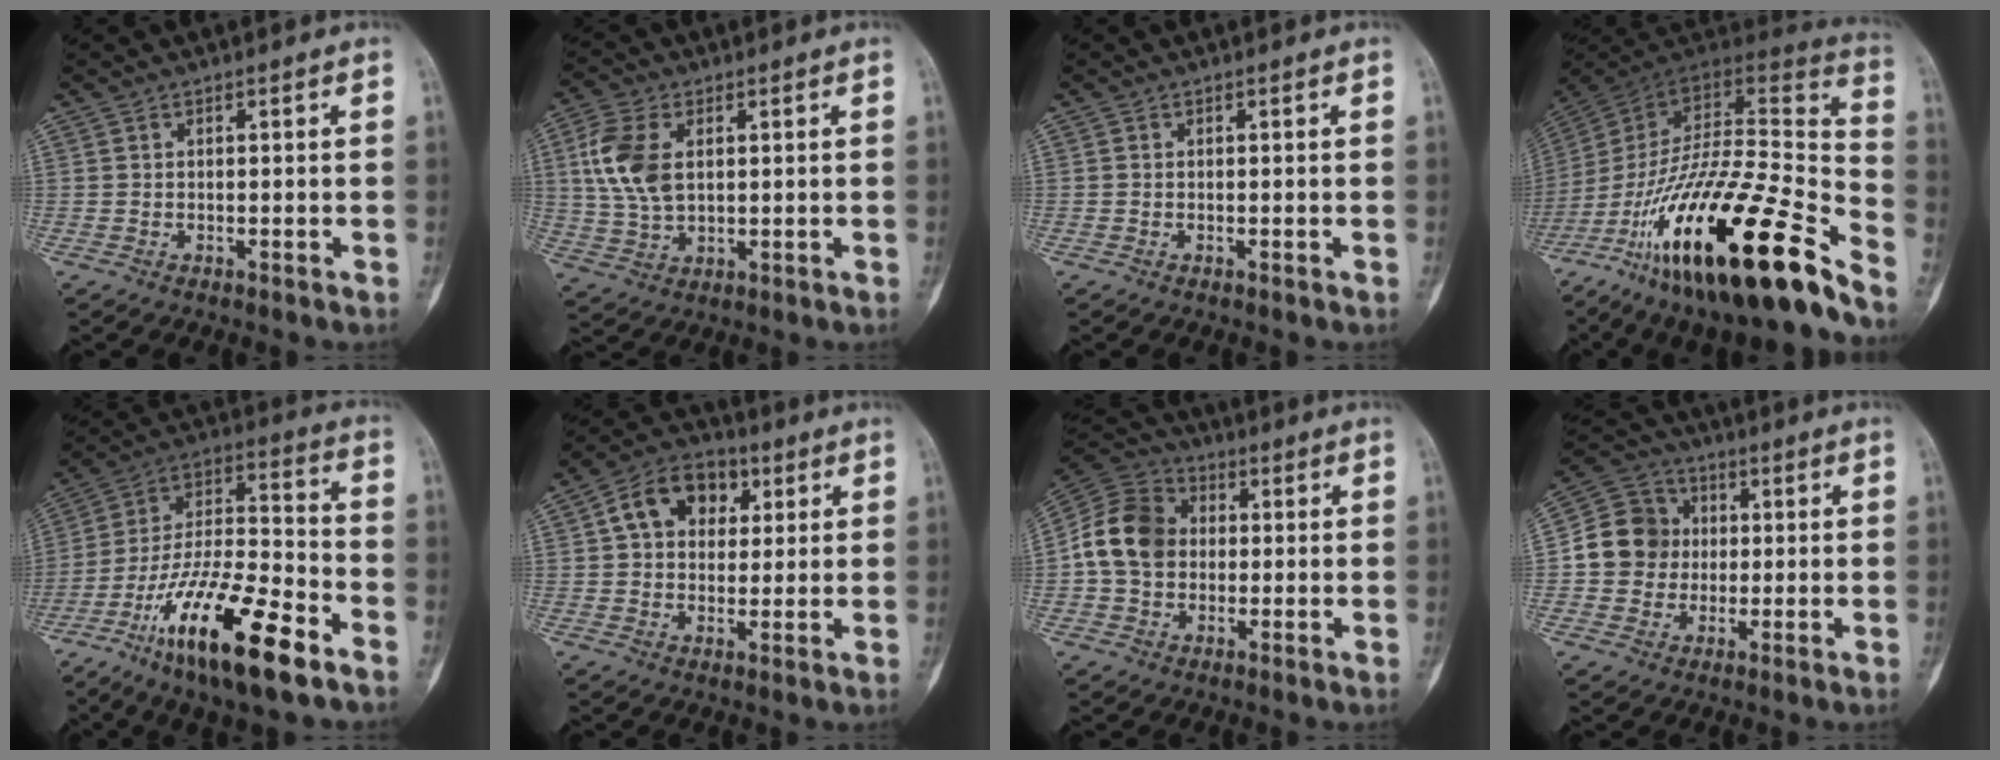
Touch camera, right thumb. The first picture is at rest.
{"total": 8.8, "force": [1.8, 6.0, 6.2], "torque": [-0.125, 0.002, 0.039]}
{"total": 0.0}
{"total": 34.2, "force": [-20.3, 8.1, 26.3], "torque": [-0.385, 0.060, -0.334]}
{"total": 22.8, "force": [-12.7, 6.1, 17.9], "torque": [-0.345, 0.055, -0.227]}
{"total": 11.4, "force": [3.3, 8.5, 6.9], "torque": [-0.081, 0.009, 0.045]}
{"total": 12.6, "force": [0.3, 10.2, 7.3], "torque": [-0.115, 0.026, -0.006]}
{"total": 11.1, "force": [0.2, 10.3, 4.2], "torque": [-0.049, 0.022, -0.005]}